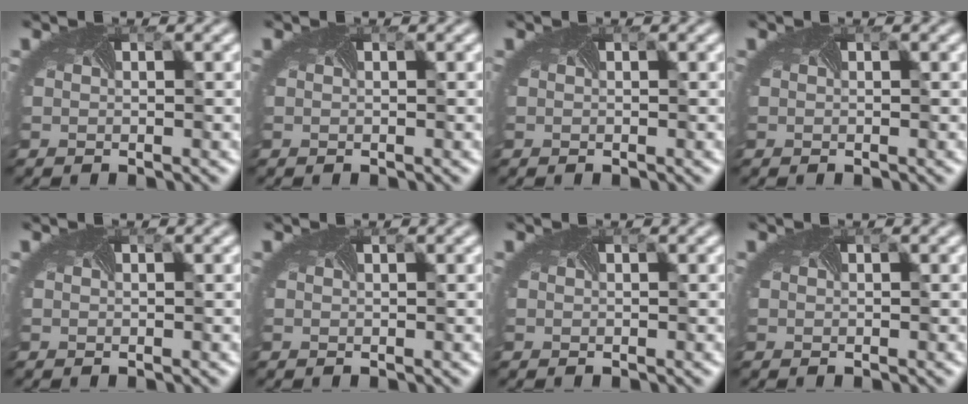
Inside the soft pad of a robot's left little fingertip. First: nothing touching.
{"total": 0.0}
{"total": 0.0}
{"total": 0.0}
{"total": 0.0}
{"total": 0.0}
{"total": 0.0}
{"total": 0.0}